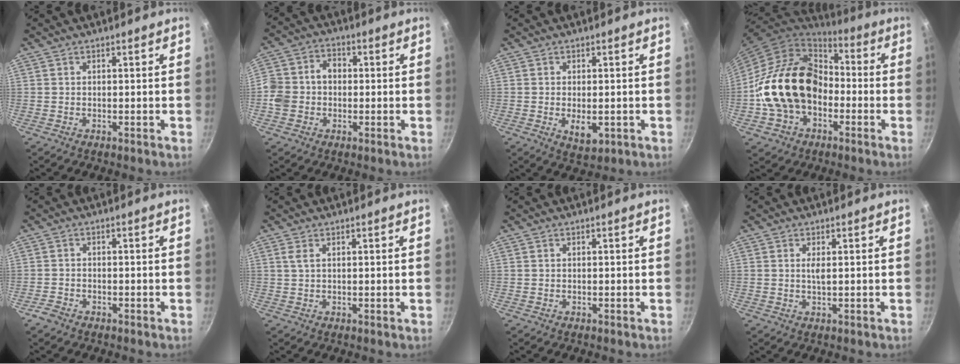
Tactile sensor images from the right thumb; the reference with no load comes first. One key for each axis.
{"total": 8.1, "fx": -0.8, "fy": 6.7, "fz": 4.4, "tx": -0.061, "ty": 0.023, "tz": -0.031}
{"total": 4.7, "fx": -0.9, "fy": 2.6, "fz": 3.9, "tx": -0.056, "ty": -0.008, "tz": -0.007}
{"total": 20.7, "fx": -3.3, "fy": 15.4, "fz": 13.4, "tx": -0.218, "ty": 0.055, "tz": -0.066}
{"total": 2.2, "fx": -1.7, "fy": 1.1, "fz": 0.8, "tx": -0.026, "ty": 0.015, "tz": -0.033}
{"total": 1.3, "fx": 0.6, "fy": 0.3, "fz": 1.1, "tx": -0.022, "ty": -0.002, "tz": 0.010}
{"total": 0.0}
{"total": 1.6, "fx": 0.4, "fy": 0.4, "fz": 1.5, "tx": -0.027, "ty": -0.002, "tz": 0.007}